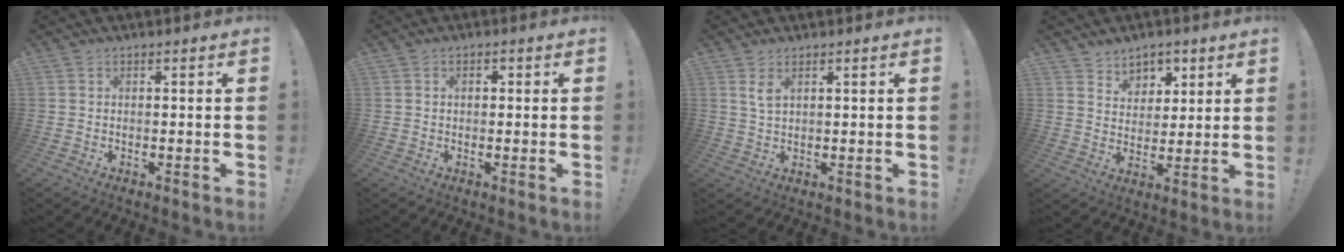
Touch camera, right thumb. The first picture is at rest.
{"total": 1.1, "force": [-0.1, 0.8, 0.8], "torque": [-0.007, 0.003, -0.005]}
{"total": 3.3, "force": [1.7, 1.5, 2.3], "torque": [-0.035, -0.009, 0.028]}
{"total": 6.6, "force": [4.5, 4.8, 0.5], "torque": [-0.001, -0.043, 0.086]}